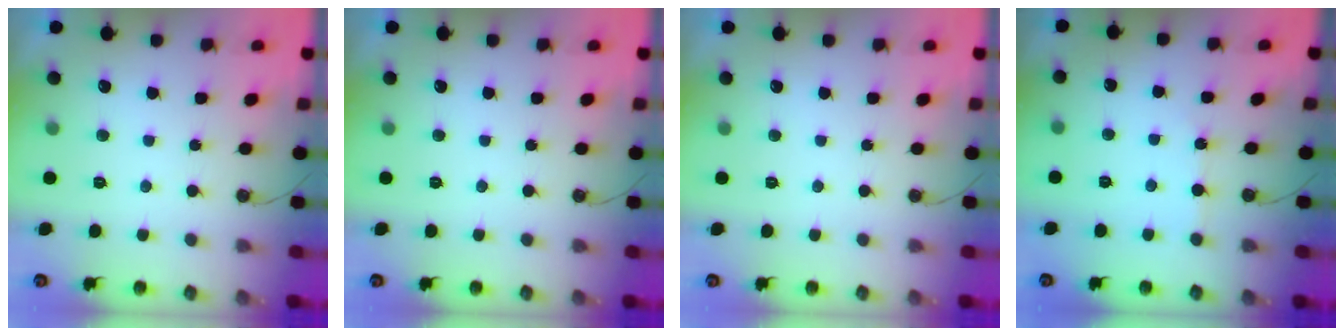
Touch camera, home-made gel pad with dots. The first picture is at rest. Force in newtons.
{"total": 0.0}
{"total": 0.0}
{"total": 2.8, "press": 2.8, "slide": 0.4}